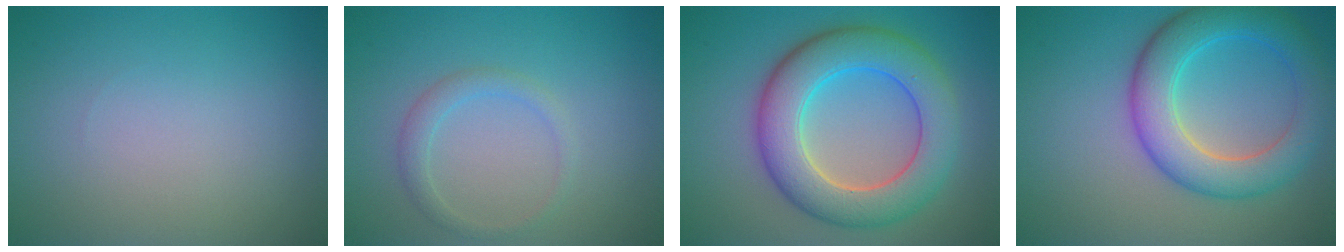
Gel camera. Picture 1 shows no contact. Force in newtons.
{"total": 1.7, "press": 1.7, "slide": 0.1}
{"total": 8.4, "press": 8.4, "slide": 0.3}
{"total": 6.7, "press": 6.7, "slide": 0.3}